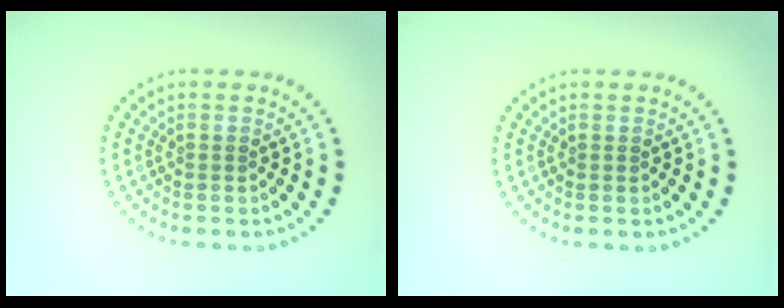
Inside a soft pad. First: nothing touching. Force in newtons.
{"total": 0.0}